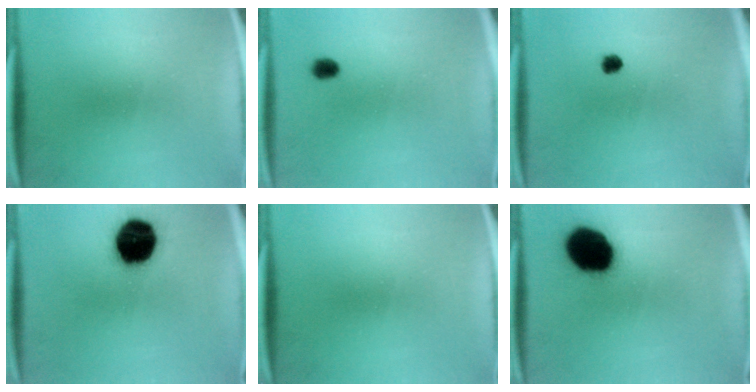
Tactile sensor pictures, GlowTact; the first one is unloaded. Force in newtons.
{"total": 2.7}
{"total": 1.7}
{"total": 18.8}
{"total": 0.0}
{"total": 19.7}